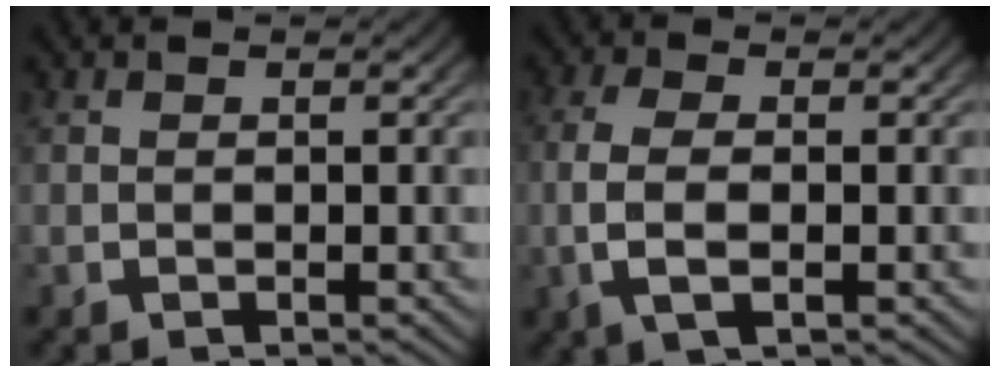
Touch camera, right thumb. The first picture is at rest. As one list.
[{"total": 4.8, "force": [-0.5, 2.5, 4.0], "torque": [-0.107, -0.012, -0.001]}]